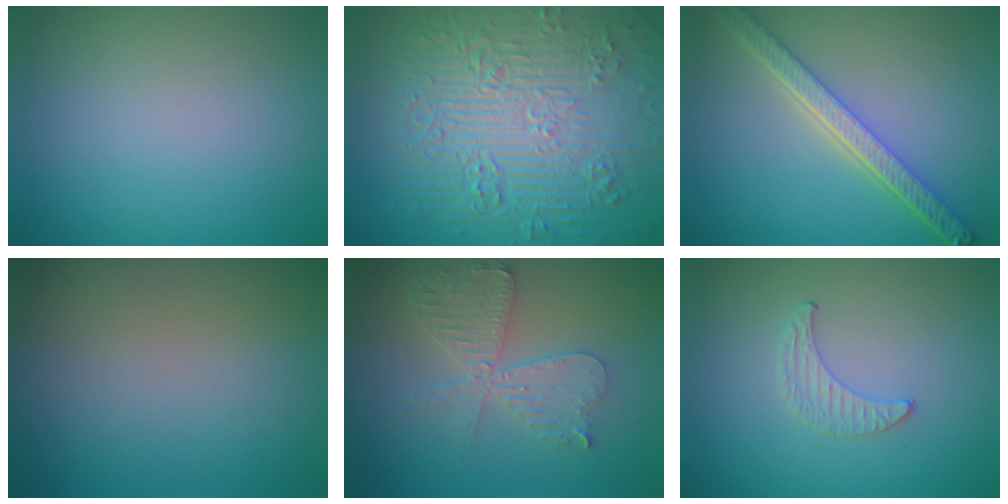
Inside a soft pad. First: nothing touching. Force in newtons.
{"total": 12.0, "press": 7.9, "slide": 9.0}
{"total": 5.1, "press": 4.0, "slide": 3.1}
{"total": 0.0}
{"total": 4.7, "press": 4.0, "slide": 2.4}
{"total": 0.8, "press": 0.8, "slide": 0.2}